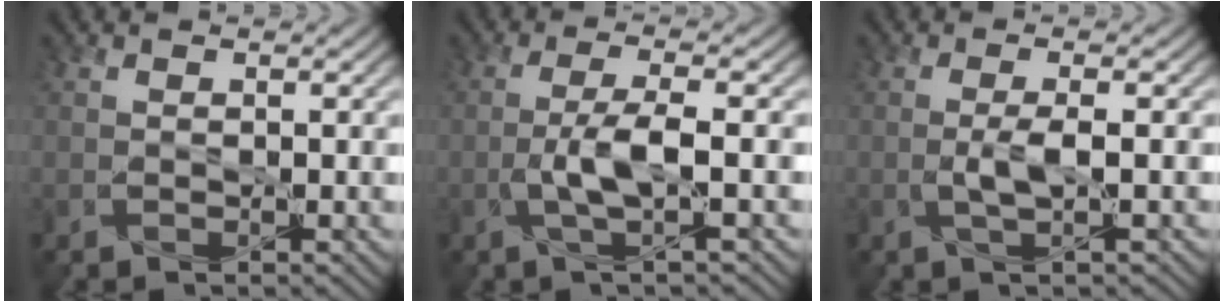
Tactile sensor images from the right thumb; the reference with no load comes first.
{"total": 4.2, "force": [-1.0, 0.8, 4.0], "torque": [-0.082, 0.009, -0.027]}
{"total": 2.4, "force": [-0.3, 0.3, 2.4], "torque": [-0.050, 0.003, -0.009]}